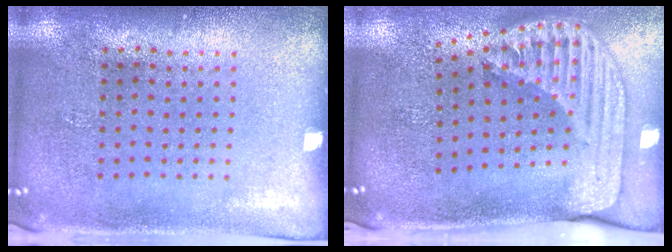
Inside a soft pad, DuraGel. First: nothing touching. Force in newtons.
{"total": 2.6, "press": 1.8, "slide": 1.8}